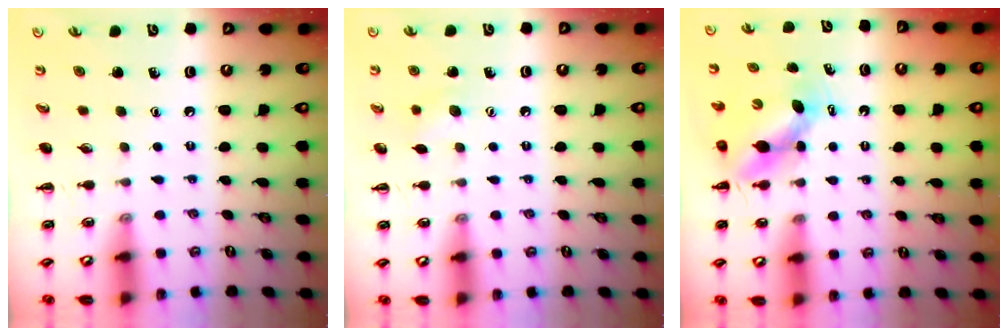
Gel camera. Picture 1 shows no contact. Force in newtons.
{"total": 7.0, "press": 6.9, "slide": 1.5}
{"total": 6.2, "press": 6.2, "slide": 0.5}